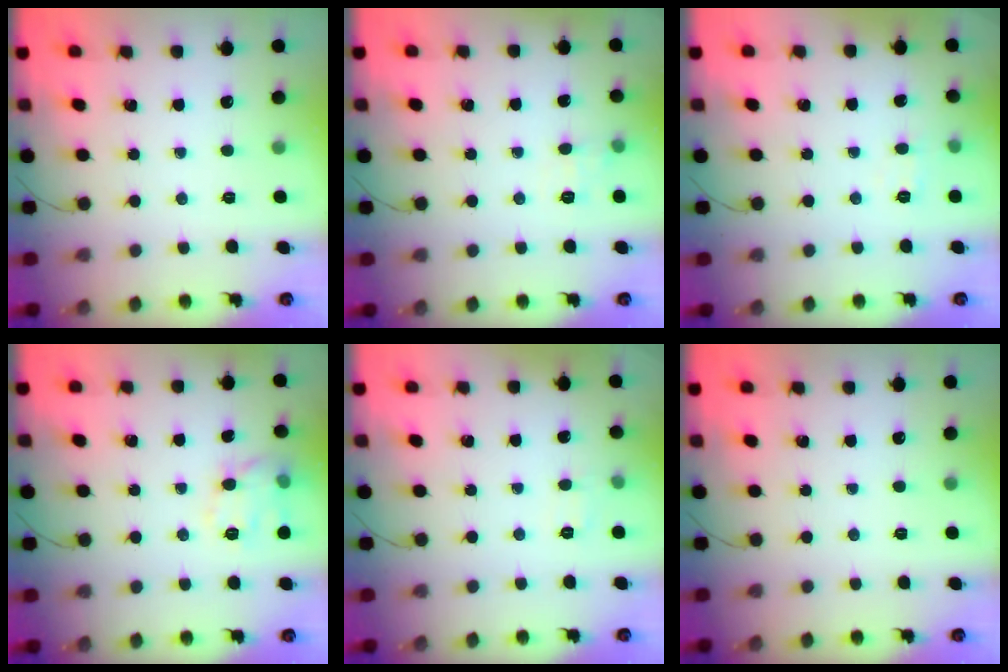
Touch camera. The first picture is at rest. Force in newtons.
{"total": 6.5, "press": 6.3, "slide": 1.6}
{"total": 3.6, "press": 3.3, "slide": 1.5}
{"total": 8.9, "press": 8.9, "slide": 0.7}
{"total": 3.1, "press": 2.7, "slide": 1.5}
{"total": 0.0}